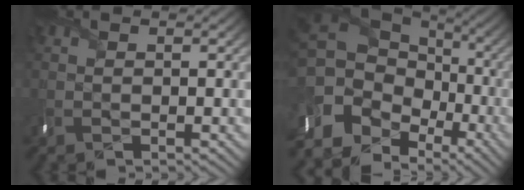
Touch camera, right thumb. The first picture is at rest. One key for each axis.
{"total": 16.8, "fx": -5.3, "fy": 12.9, "fz": 9.4, "tx": -0.202, "ty": -0.020, "tz": -0.065}